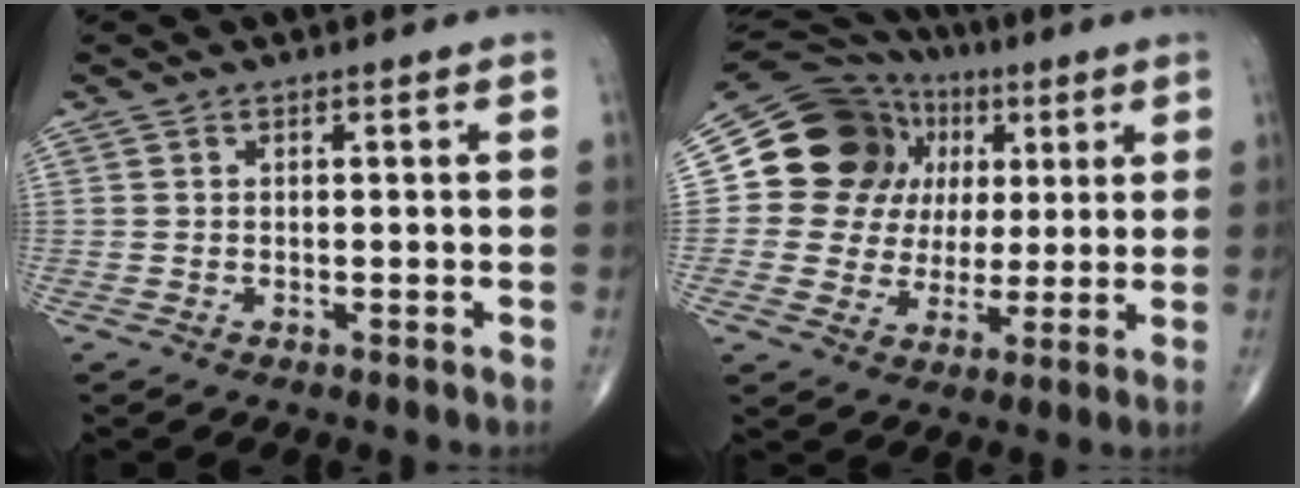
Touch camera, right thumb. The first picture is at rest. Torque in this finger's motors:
{"motor_torque": [0.29, 0.45, 0.19, -0.19, 0.04]}